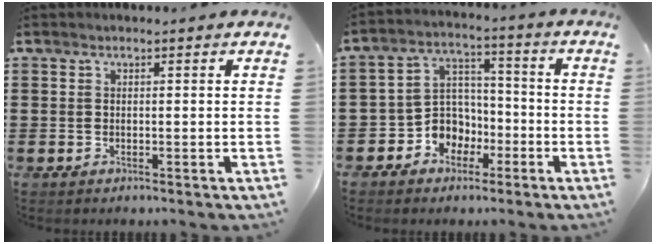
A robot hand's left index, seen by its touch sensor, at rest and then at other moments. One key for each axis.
{"total": 6.7, "fx": -3.0, "fy": 5.7, "fz": 1.6, "tx": -0.056, "ty": 0.007, "tz": -0.060}